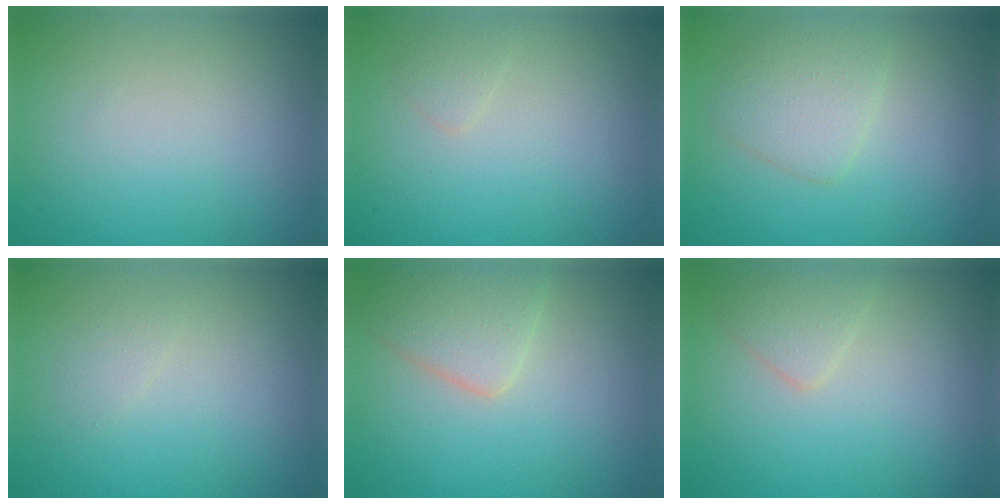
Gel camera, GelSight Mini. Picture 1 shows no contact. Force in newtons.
{"total": 0.8, "press": 0.8, "slide": 0.1}
{"total": 3.0, "press": 3.0, "slide": 0.1}
{"total": 0.8, "press": 0.8, "slide": 0.1}
{"total": 3.6, "press": 3.6, "slide": 0.2}
{"total": 1.9, "press": 1.9, "slide": 0.0}